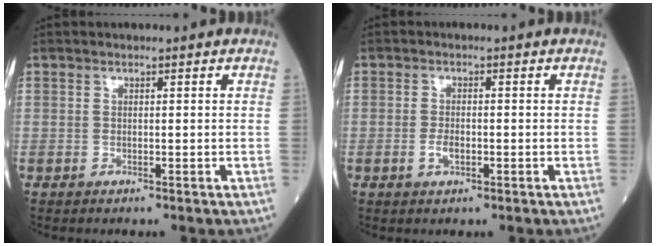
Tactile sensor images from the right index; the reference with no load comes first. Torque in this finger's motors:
{"motor_torque": [0.30, 0.04, 0.16, 0.04]}